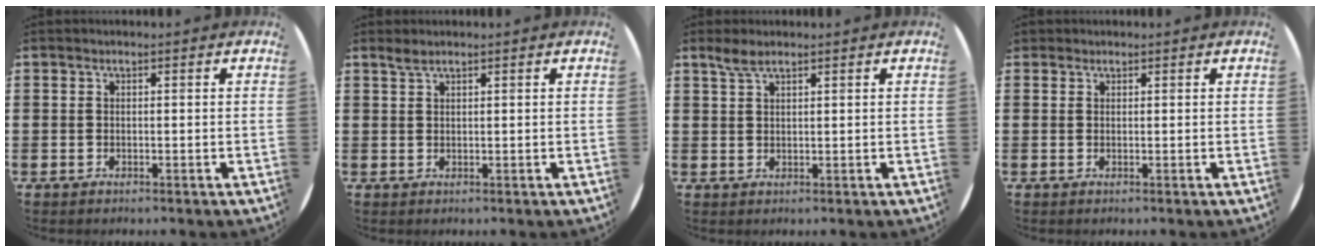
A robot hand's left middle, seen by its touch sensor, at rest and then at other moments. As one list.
[{"total": 1.2, "force": [1.0, 0.2, 0.6], "torque": [-0.012, 0.003, 0.019]}, {"total": 2.3, "force": [1.8, 0.6, 1.3], "torque": [-0.028, 0.004, 0.033]}, {"total": 0.6, "force": [0.5, 0.3, -0.1], "torque": [0.001, 0.003, 0.011]}]